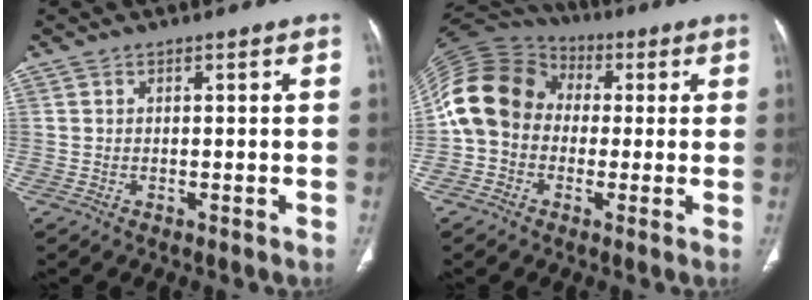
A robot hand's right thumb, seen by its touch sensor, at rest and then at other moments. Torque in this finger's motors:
{"motor_torque": [1.92, 2.14, 0.83, -1.54, 0.16]}